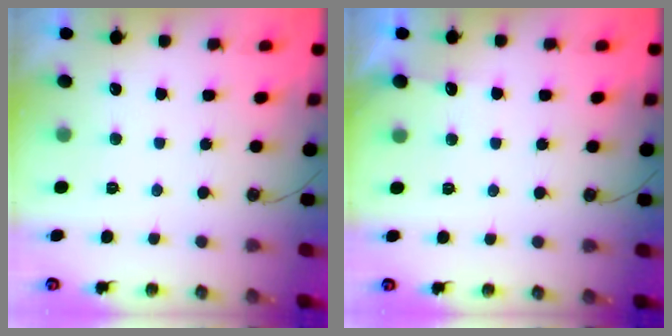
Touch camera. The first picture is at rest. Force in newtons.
{"total": 3.7, "press": 3.7, "slide": 0.5}